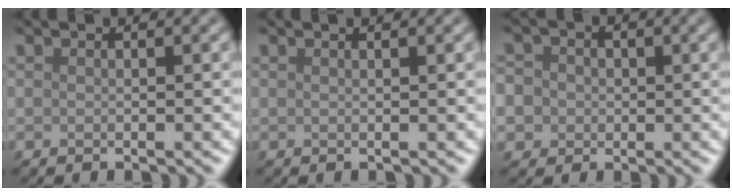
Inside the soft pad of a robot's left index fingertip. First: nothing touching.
{"total": 1.0, "force": [0.6, 0.3, 0.7], "torque": [-0.008, 0.002, 0.003]}
{"total": 6.9, "force": [0.3, 6.4, 2.3], "torque": [-0.046, 0.032, -0.030]}